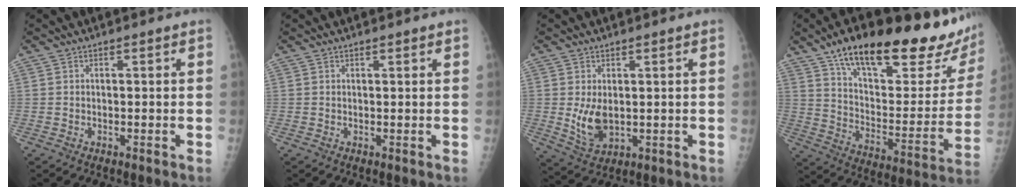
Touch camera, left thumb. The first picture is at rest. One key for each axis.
{"total": 1.1, "fx": 0.9, "fy": 0.1, "fz": 0.6, "tx": -0.006, "ty": 0.000, "tz": 0.013}
{"total": 5.8, "fx": 0.5, "fy": 3.3, "fz": 4.7, "tx": -0.081, "ty": -0.019, "tz": 0.023}
{"total": 32.2, "fx": 21.0, "fy": 10.0, "fz": 22.3, "tx": -0.299, "ty": -0.048, "tz": 0.316}